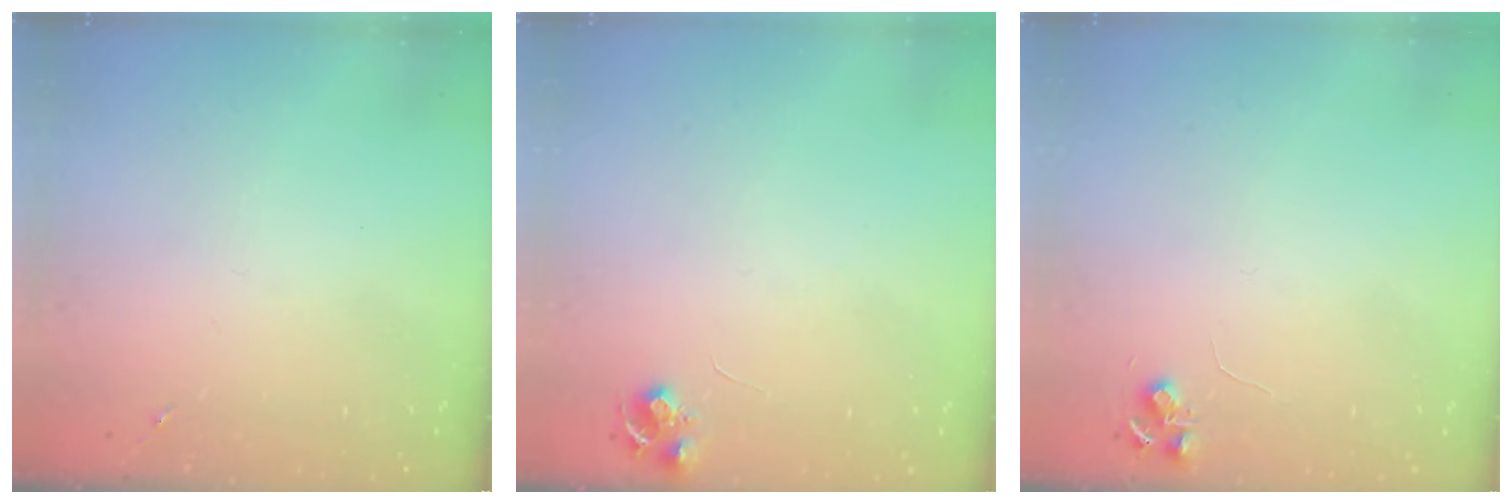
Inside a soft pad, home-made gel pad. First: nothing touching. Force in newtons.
{"total": 6.8, "press": 6.7, "slide": 0.9}
{"total": 5.8, "press": 5.8, "slide": 0.8}